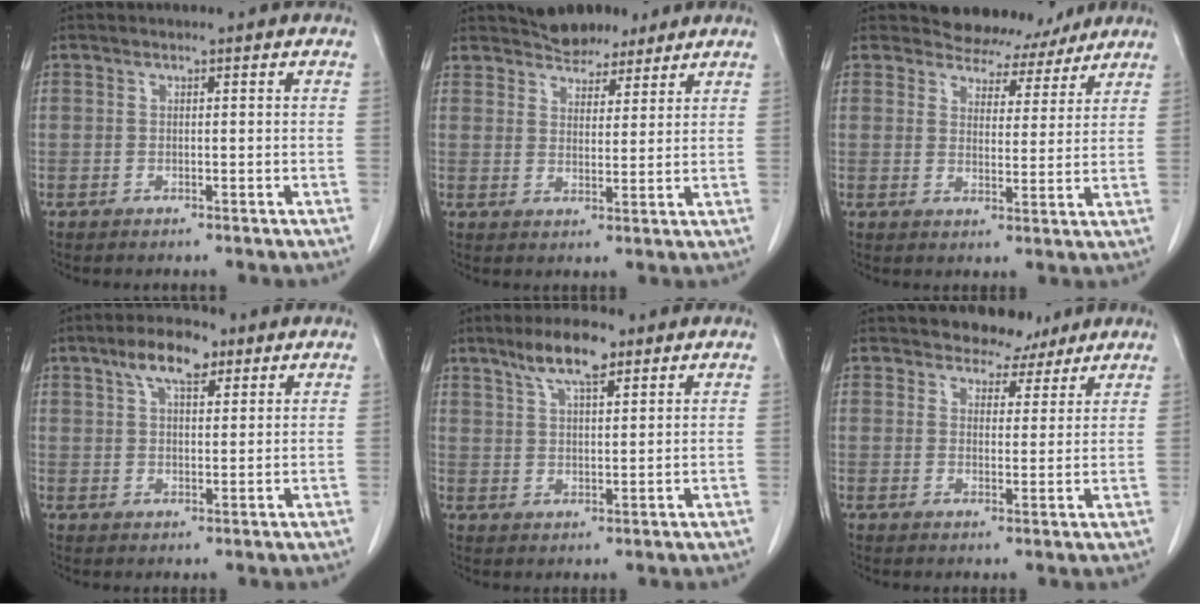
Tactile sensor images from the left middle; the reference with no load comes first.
{"total": 6.2, "force": [5.5, 2.5, 1.5], "torque": [-0.027, 0.008, 0.095]}
{"total": 7.8, "force": [7.0, 3.3, 0.0], "torque": [0.019, -0.004, 0.084]}
{"total": 6.8, "force": [4.1, 2.7, 4.8], "torque": [-0.088, 0.016, 0.069]}
{"total": 7.4, "force": [5.0, 1.8, 5.2], "torque": [-0.100, 0.010, 0.090]}
{"total": 5.4, "force": [4.4, 3.0, 0.8], "torque": [-0.005, -0.001, 0.062]}